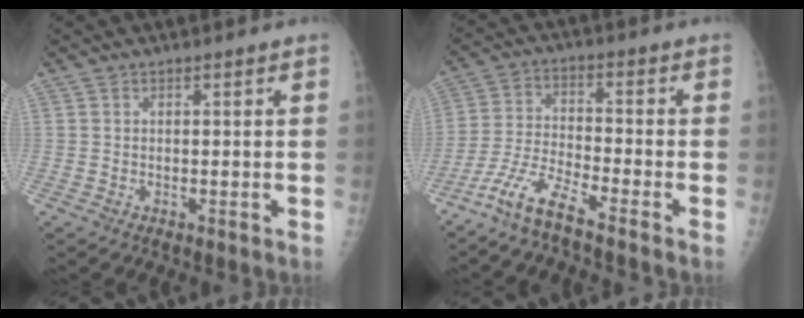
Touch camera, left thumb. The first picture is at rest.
{"total": 7.4, "force": [-6.0, 0.3, 4.3], "torque": [-0.100, 0.023, -0.132]}